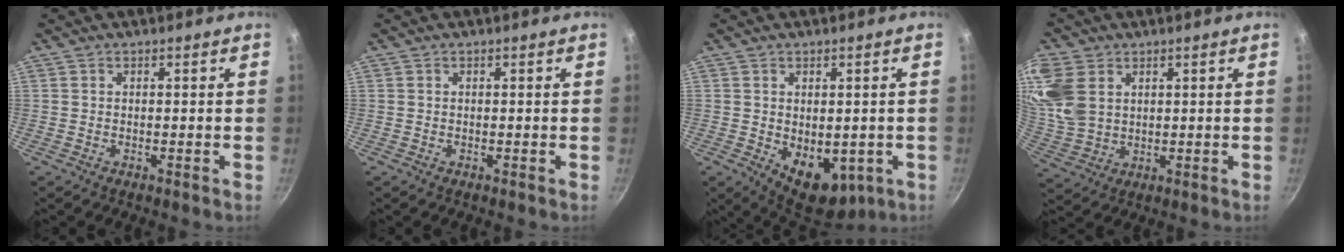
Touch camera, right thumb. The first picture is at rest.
{"total": 0.0}
{"total": 10.7, "force": [-1.9, 6.9, 7.9], "torque": [-0.078, -0.016, -0.006]}
{"total": 11.9, "force": [3.8, 8.6, 7.3], "torque": [-0.149, -0.014, 0.082]}